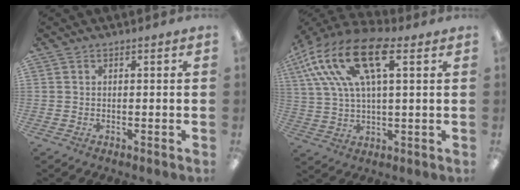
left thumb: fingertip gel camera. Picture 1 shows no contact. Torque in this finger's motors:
{"motor_torque": [0.36, 0.48, 1.92, -0.85, 0.63]}